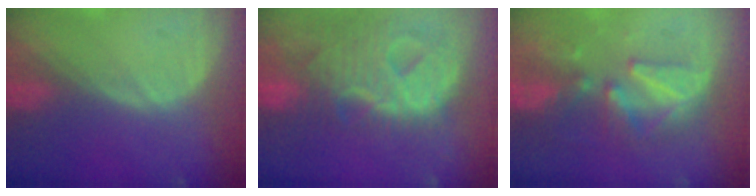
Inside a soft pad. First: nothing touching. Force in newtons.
{"total": 13.0, "press": 10.9, "slide": 7.0}
{"total": 8.4, "press": 8.1, "slide": 2.0}